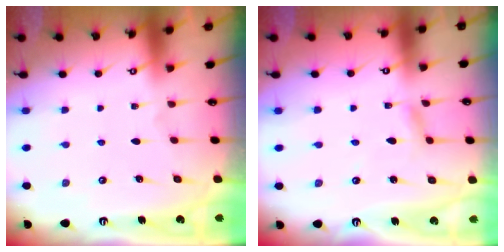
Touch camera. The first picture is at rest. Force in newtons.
{"total": 2.5, "press": 2.4, "slide": 0.3}